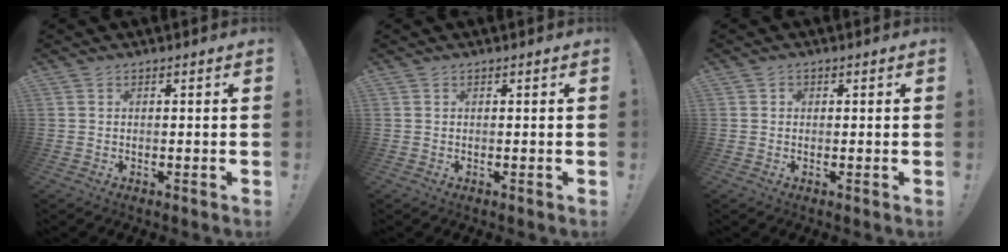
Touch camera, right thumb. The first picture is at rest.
{"total": 0.0}
{"total": 1.0, "force": [0.1, 0.9, 0.3], "torque": [0.002, -0.001, 0.000]}